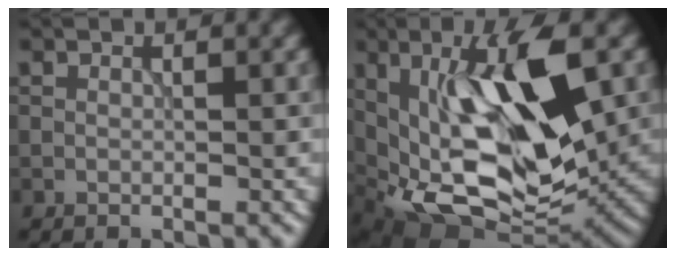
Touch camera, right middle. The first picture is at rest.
{"total": 12.2, "force": [0.9, 5.1, 11.0], "torque": [-0.191, -0.004, 0.016]}